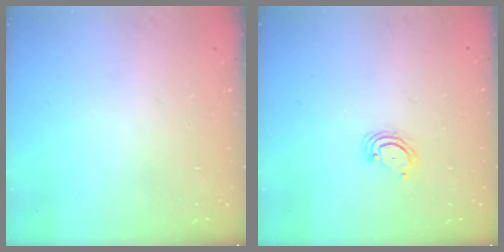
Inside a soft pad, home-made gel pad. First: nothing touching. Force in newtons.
{"total": 2.3, "press": 2.3, "slide": 0.2}